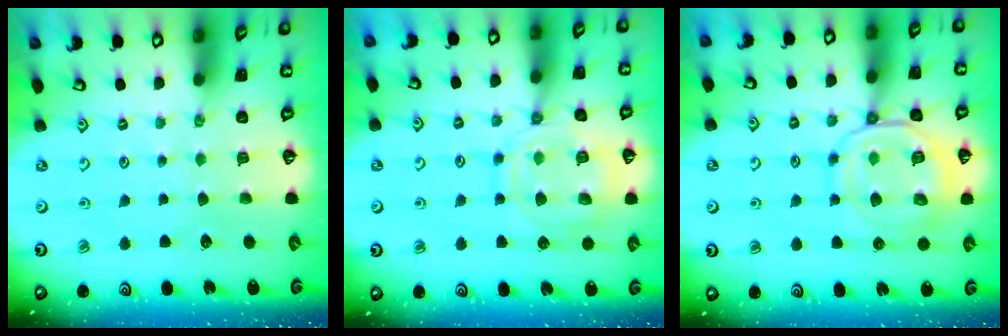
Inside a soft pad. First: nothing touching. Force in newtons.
{"total": 13.0, "press": 13.0, "slide": 1.3}
{"total": 12.8, "press": 12.7, "slide": 1.6}